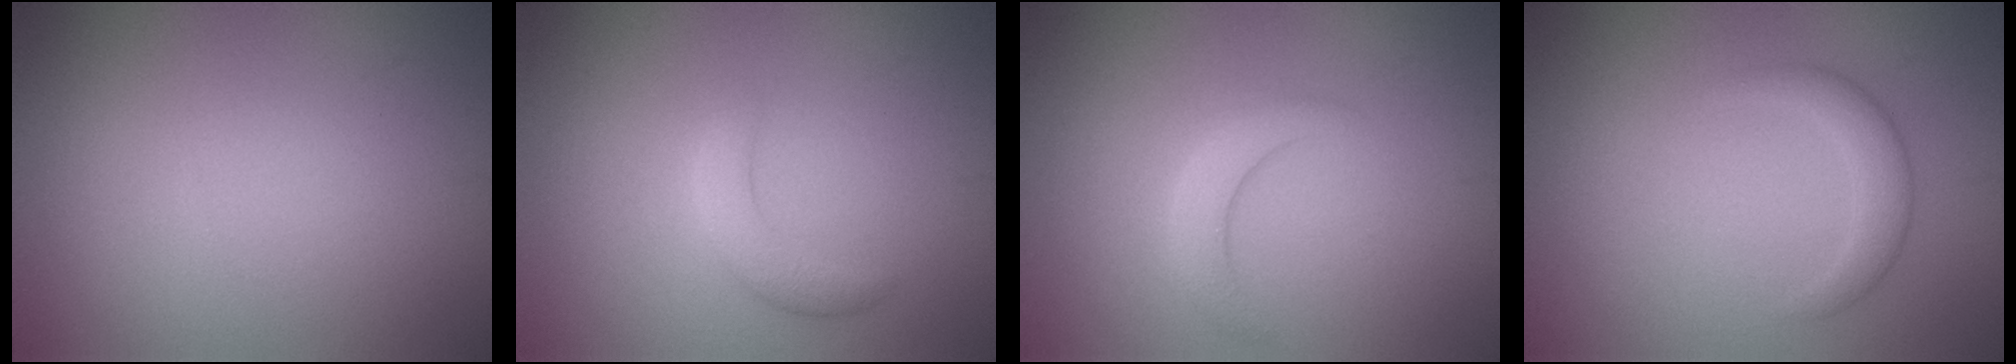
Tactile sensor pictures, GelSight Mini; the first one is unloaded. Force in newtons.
{"total": 2.1, "press": 2.1, "slide": 0.2}
{"total": 2.1, "press": 2.1, "slide": 0.3}
{"total": 2.0, "press": 2.0, "slide": 0.1}